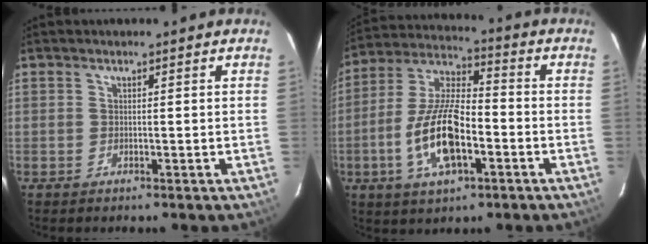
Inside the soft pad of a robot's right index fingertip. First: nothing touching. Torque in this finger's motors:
{"motor_torque": [1.77, -0.06, 1.06, 0.17]}